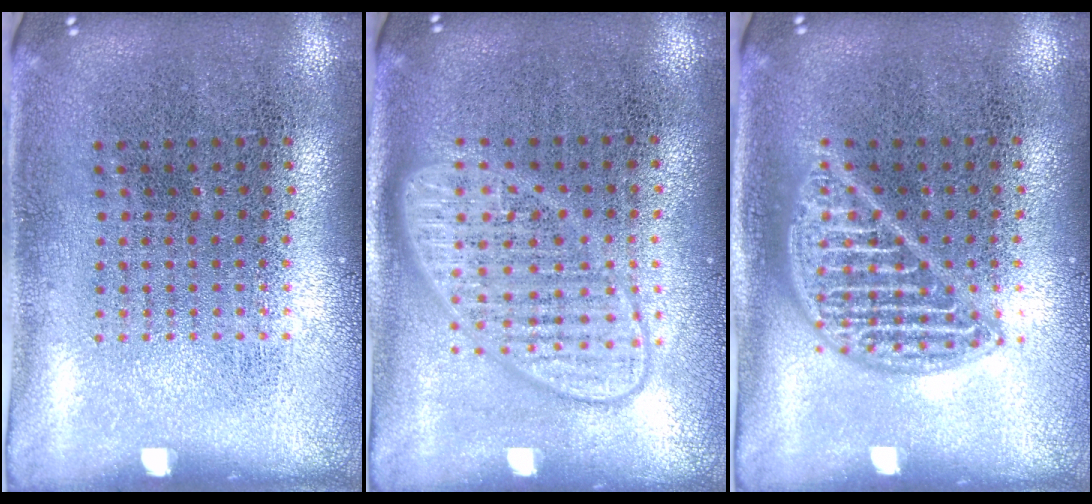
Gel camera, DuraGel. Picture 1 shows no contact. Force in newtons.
{"total": 2.1, "press": 2.1, "slide": 0.3}
{"total": 2.1, "press": 2.1, "slide": 0.2}